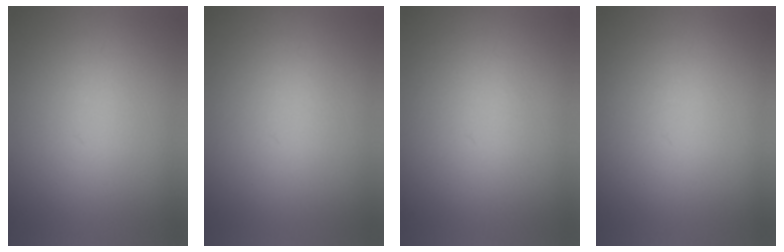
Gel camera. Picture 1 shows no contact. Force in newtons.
{"total": 4.6}
{"total": 3.8}
{"total": 1.1}